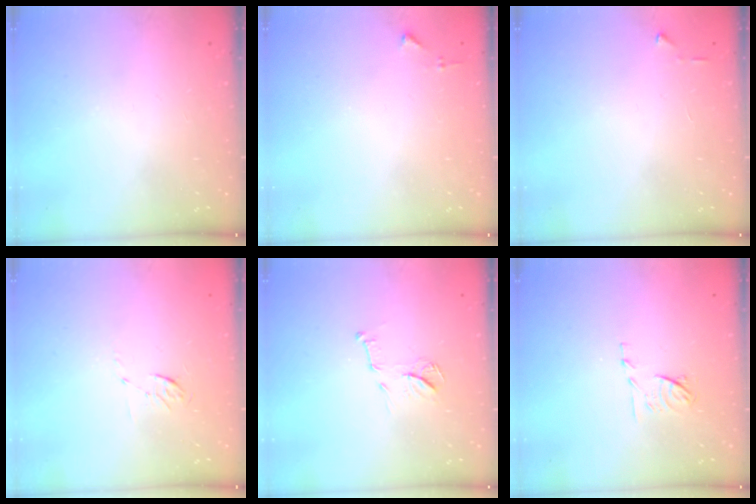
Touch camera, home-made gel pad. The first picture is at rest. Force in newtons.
{"total": 3.7, "press": 3.7, "slide": 0.5}
{"total": 3.0, "press": 2.9, "slide": 0.4}
{"total": 4.0, "press": 3.7, "slide": 1.3}
{"total": 9.0, "press": 9.0, "slide": 0.2}
{"total": 6.6, "press": 6.6, "slide": 0.9}